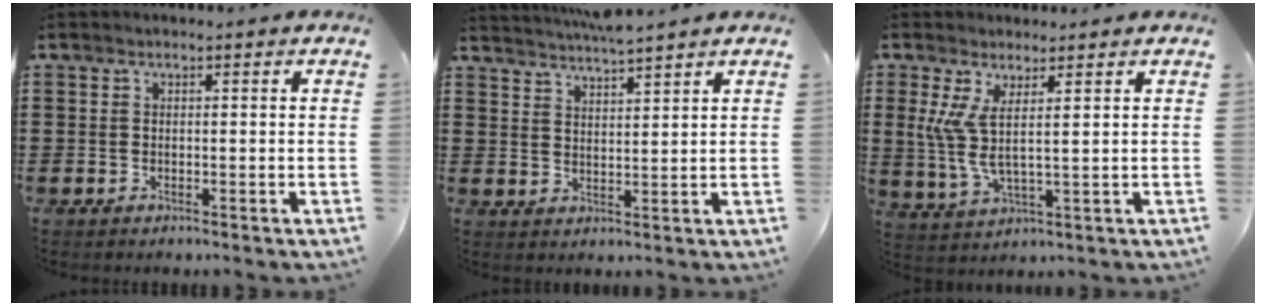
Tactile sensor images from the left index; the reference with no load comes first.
{"total": 3.2, "force": [3.2, -0.7, 0.1], "torque": [-0.012, -0.014, 0.057]}
{"total": 5.5, "force": [2.8, 1.0, 4.6], "torque": [-0.124, -0.019, 0.046]}